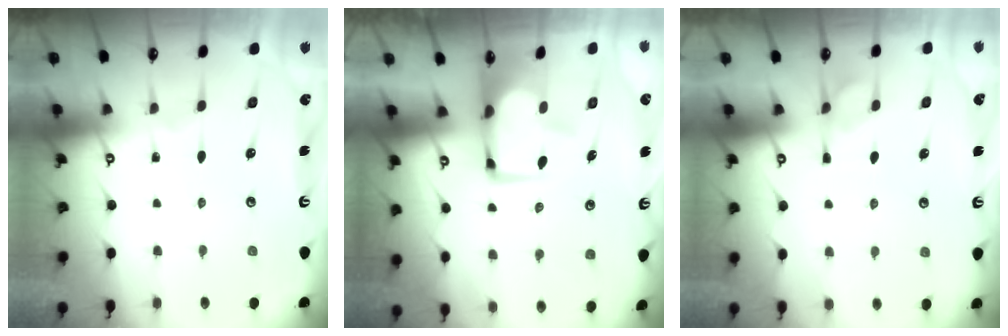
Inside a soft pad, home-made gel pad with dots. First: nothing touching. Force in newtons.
{"total": 2.0, "press": 1.8, "slide": 0.9}
{"total": 2.9, "press": 2.6, "slide": 1.4}